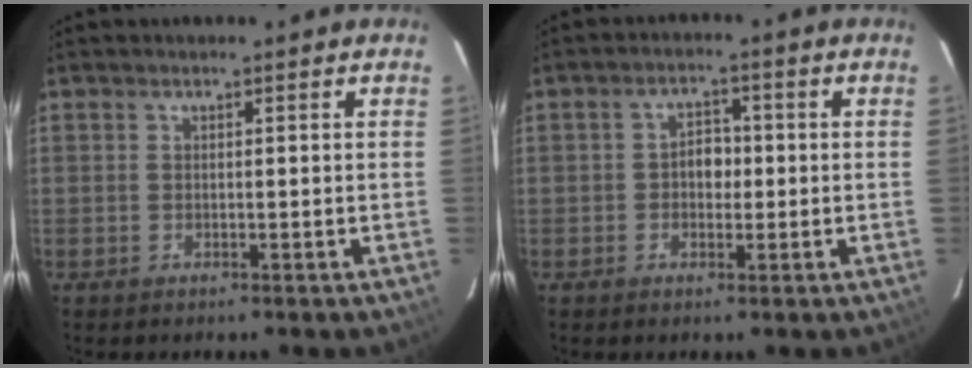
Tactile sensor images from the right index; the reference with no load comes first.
{"total": 3.6, "force": [-0.3, 2.8, 2.2], "torque": [-0.035, 0.013, -0.003]}